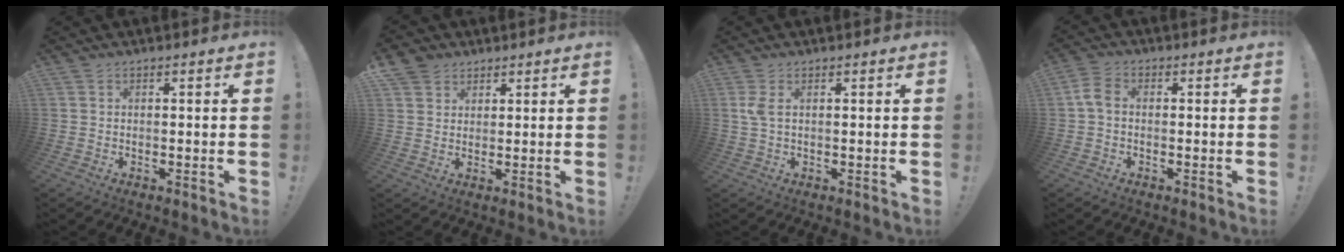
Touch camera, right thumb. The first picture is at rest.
{"total": 4.9, "force": [3.1, 3.8, 0.8], "torque": [-0.012, -0.014, 0.060]}
{"total": 2.9, "force": [0.7, 1.0, 2.6], "torque": [-0.043, 0.000, 0.011]}
{"total": 4.5, "force": [-0.2, 3.0, 3.4], "torque": [-0.065, 0.014, -0.001]}